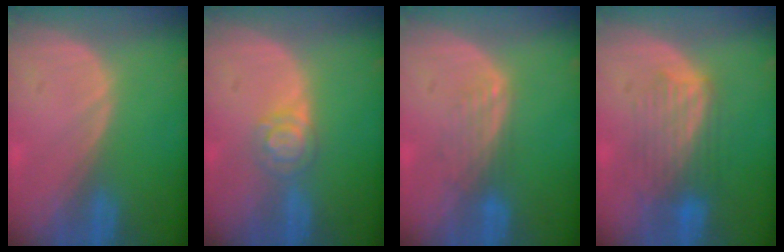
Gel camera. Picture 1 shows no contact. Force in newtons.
{"total": 3.8, "press": 3.7, "slide": 0.9}
{"total": 3.5, "press": 2.9, "slide": 2.1}
{"total": 6.1, "press": 6.1, "slide": 0.6}